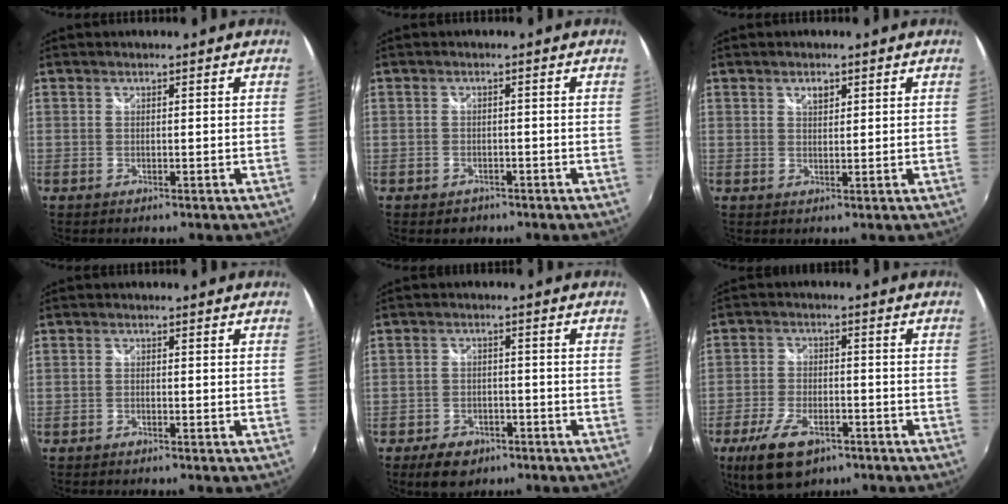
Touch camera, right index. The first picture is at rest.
{"total": 2.6, "force": [-1.7, 2.0, 0.6], "torque": [-0.017, -0.003, -0.024]}
{"total": 1.8, "force": [1.2, 0.8, 1.1], "torque": [-0.015, 0.004, 0.021]}
{"total": 0.7, "force": [-0.6, 0.3, 0.2], "torque": [-0.005, -0.001, -0.015]}
{"total": 7.0, "force": [-4.8, 4.2, 2.8], "torque": [-0.078, 0.004, -0.070]}
{"total": 11.1, "force": [-6.8, 5.3, 7.0], "torque": [-0.161, -0.019, -0.119]}